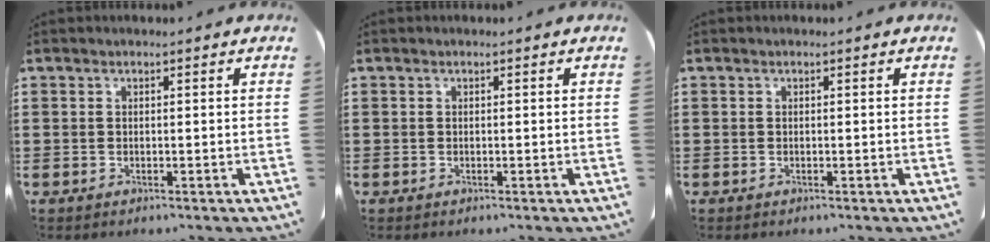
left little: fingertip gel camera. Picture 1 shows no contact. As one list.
[{"total": 0.0}, {"total": 0.0}]